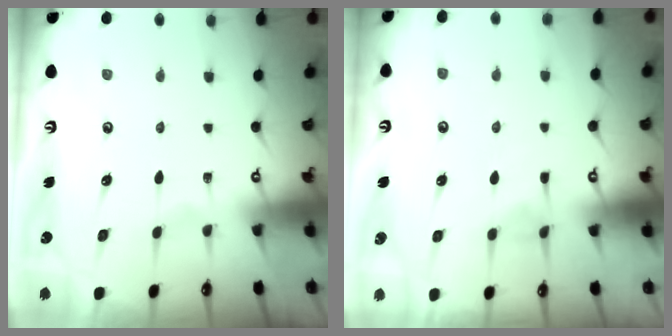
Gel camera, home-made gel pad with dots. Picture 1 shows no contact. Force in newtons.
{"total": 3.6, "press": 3.5, "slide": 0.5}